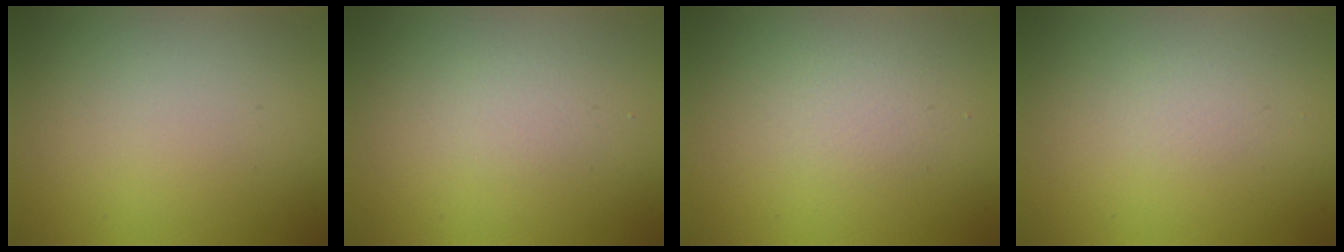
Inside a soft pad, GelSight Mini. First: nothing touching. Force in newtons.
{"total": 1.1, "press": 1.1, "slide": 0.1}
{"total": 1.3, "press": 1.3, "slide": 0.1}
{"total": 0.6, "press": 0.6, "slide": 0.1}